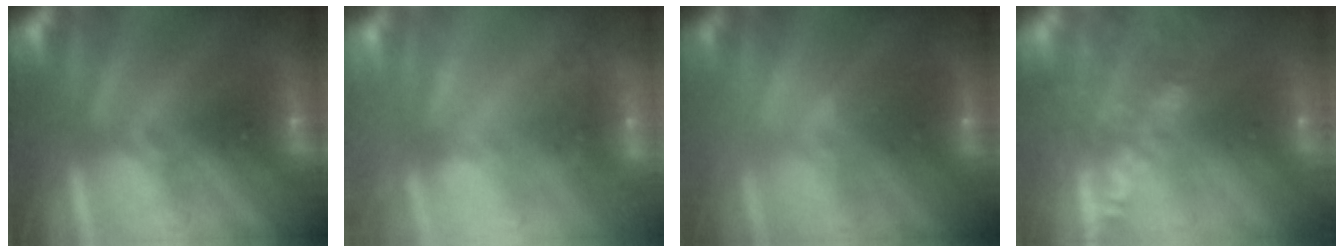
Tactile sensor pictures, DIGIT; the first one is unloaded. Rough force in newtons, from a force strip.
{"total": 2.4}
{"total": 2.0}
{"total": 9.1}